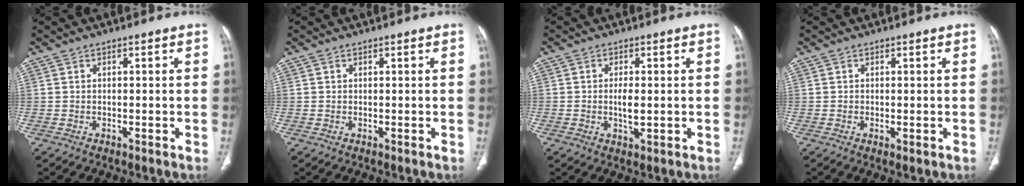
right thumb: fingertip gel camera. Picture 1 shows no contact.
{"total": 0.0}
{"total": 3.6, "force": [-0.2, 1.5, 3.3], "torque": [-0.060, -0.004, -0.003]}
{"total": 1.1, "force": [-0.3, 0.4, 1.0], "torque": [-0.022, -0.005, -0.003]}